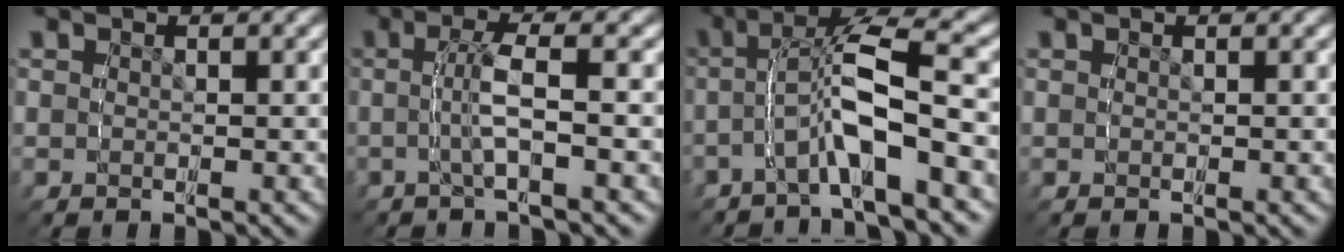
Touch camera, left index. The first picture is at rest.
{"total": 2.8, "force": [-0.2, -0.3, 2.8], "torque": [-0.055, 0.011, -0.007]}
{"total": 4.6, "force": [-1.2, 0.5, 4.4], "torque": [-0.088, 0.015, -0.022]}
{"total": 0.0}